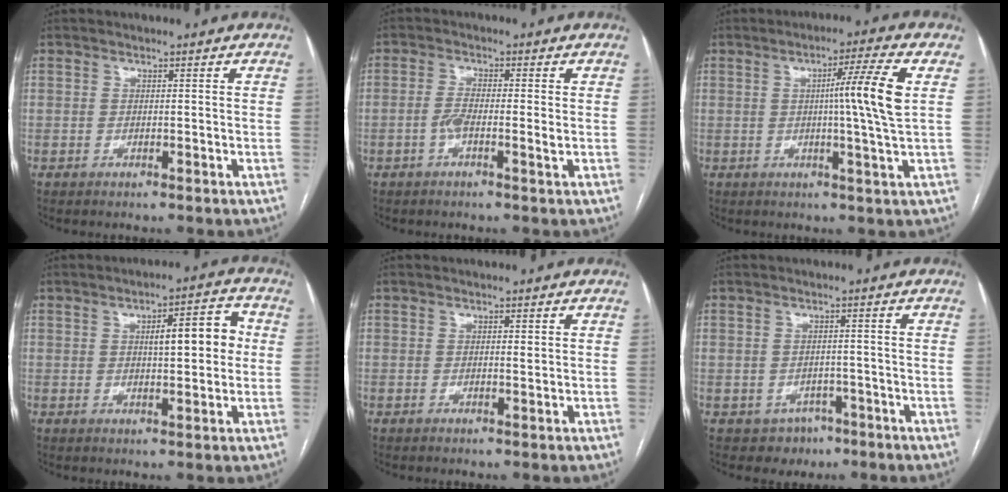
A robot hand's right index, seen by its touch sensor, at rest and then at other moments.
{"total": 3.4, "force": [-0.7, 0.6, 3.3], "torque": [-0.066, 0.002, -0.015]}
{"total": 8.5, "force": [1.2, -1.9, 8.2], "torque": [-0.131, 0.000, 0.024]}
{"total": 7.6, "force": [1.2, 2.0, 7.2], "torque": [-0.102, 0.022, 0.018]}
{"total": 0.8, "force": [0.2, 0.2, 0.7], "torque": [-0.013, -0.001, 0.003]}
{"total": 3.5, "force": [-1.9, 2.9, 0.6], "torque": [-0.003, 0.009, -0.019]}